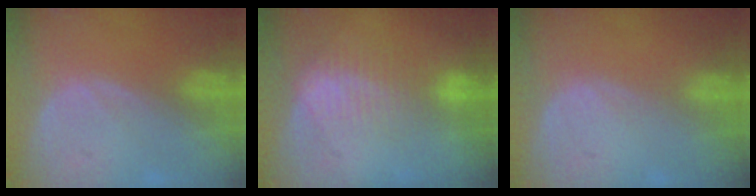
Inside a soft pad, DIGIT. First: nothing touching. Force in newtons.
{"total": 7.2, "press": 6.2, "slide": 3.8}
{"total": 0.0}